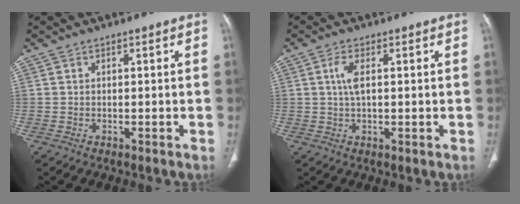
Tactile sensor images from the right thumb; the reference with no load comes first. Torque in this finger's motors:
{"motor_torque": [1.20, 2.39, 0.24, 0.42, 0.14]}